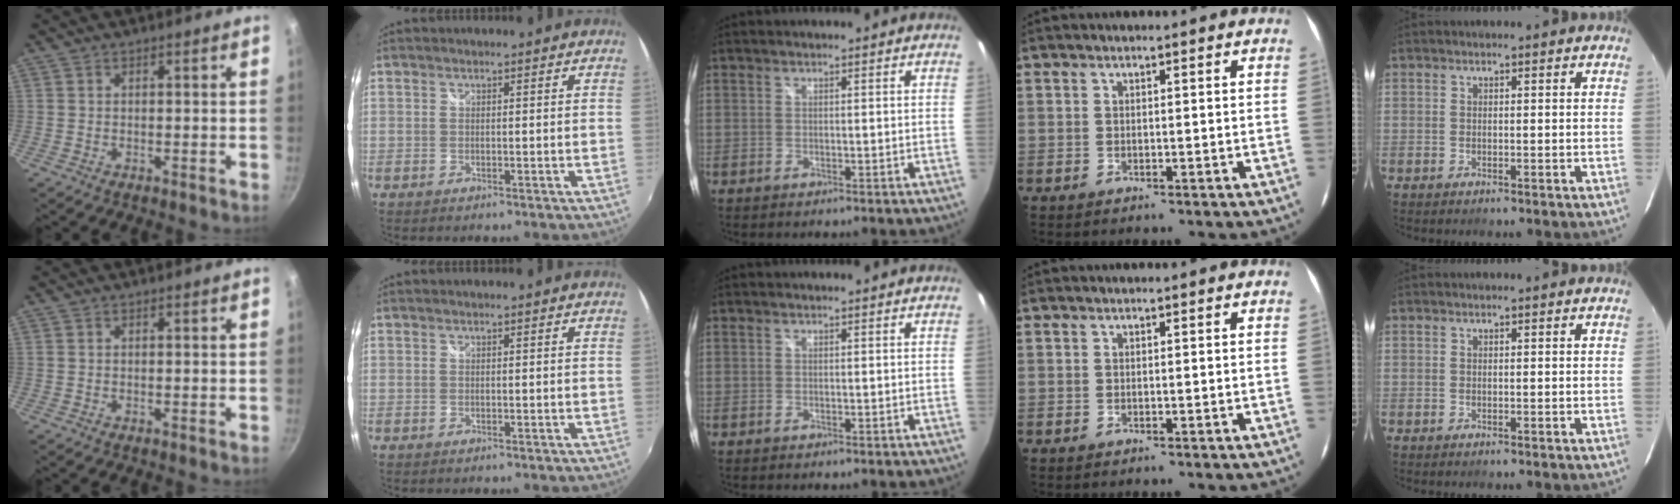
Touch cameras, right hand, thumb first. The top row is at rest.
{}